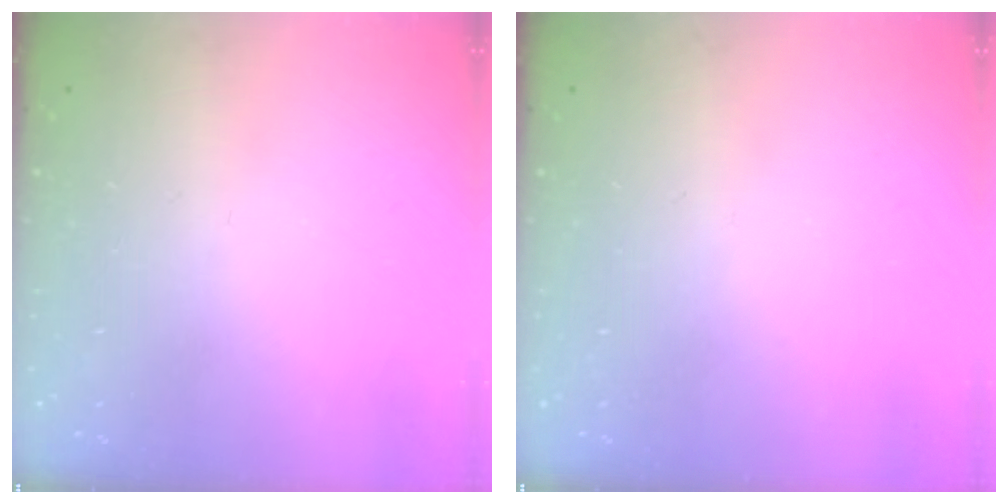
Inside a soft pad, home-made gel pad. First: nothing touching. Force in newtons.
{"total": 0.0}